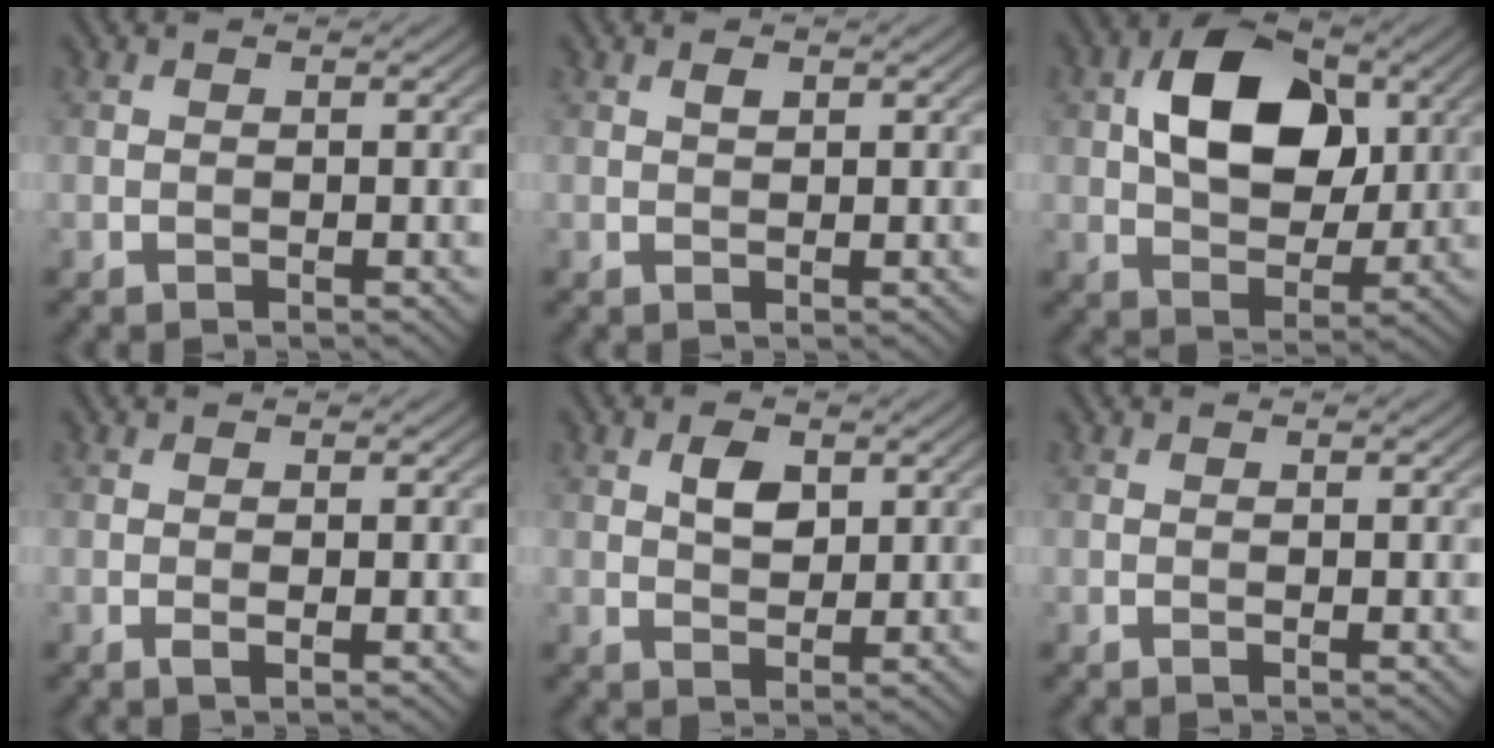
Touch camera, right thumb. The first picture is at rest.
{"total": 0.9, "force": [0.5, 0.3, 0.7], "torque": [-0.015, -0.002, 0.009]}
{"total": 11.5, "force": [2.9, 7.4, 8.3], "torque": [-0.147, 0.012, 0.043]}
{"total": 0.9, "force": [-0.2, 0.2, 0.9], "torque": [-0.019, -0.002, -0.005]}
{"total": 3.3, "force": [1.2, 1.9, 2.4], "torque": [-0.046, 0.000, 0.023]}
{"total": 0.0}